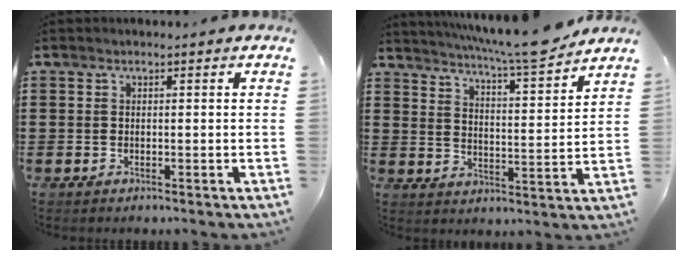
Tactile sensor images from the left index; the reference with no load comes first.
{"total": 8.2, "force": [7.5, -0.3, 3.3], "torque": [-0.073, -0.043, 0.127]}